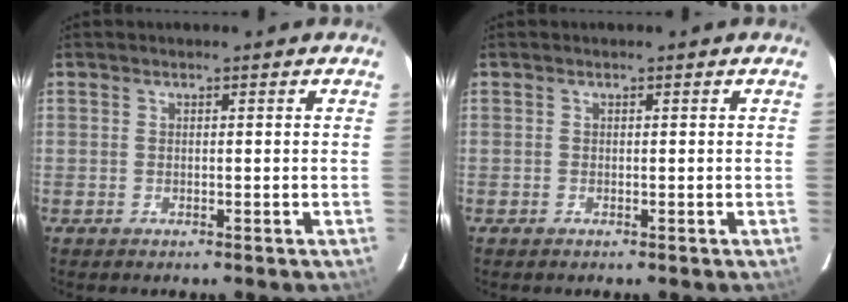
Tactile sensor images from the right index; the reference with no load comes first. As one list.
[{"total": 0.0}]